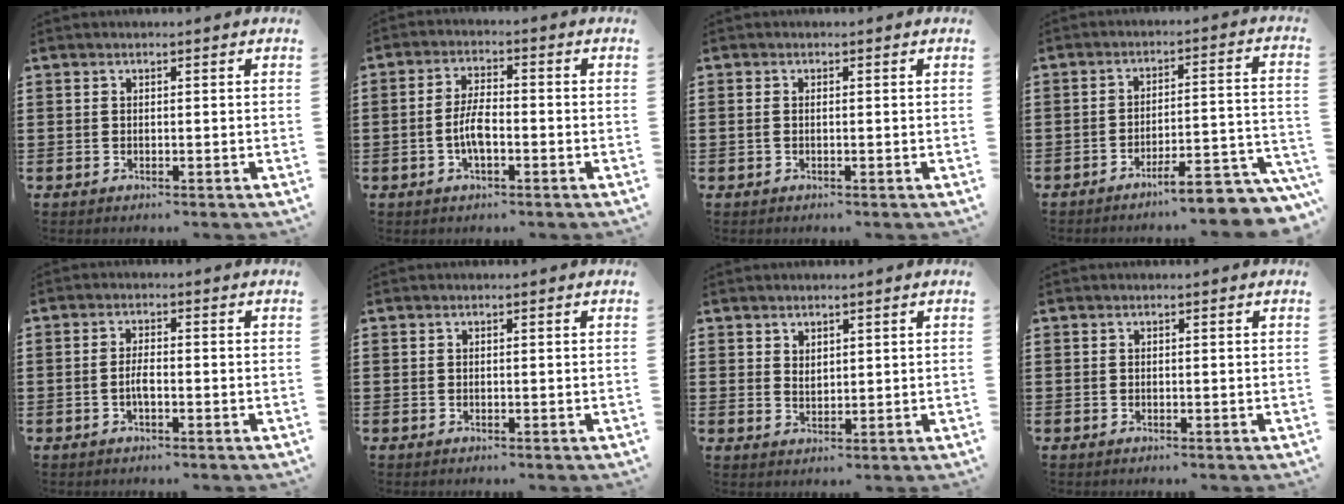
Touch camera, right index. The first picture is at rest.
{"total": 4.9, "force": [-1.3, 1.8, 4.4], "torque": [-0.098, 0.000, -0.029]}
{"total": 0.7, "force": [-0.1, 0.3, 0.6], "torque": [-0.014, 0.000, -0.002]}
{"total": 7.5, "force": [-6.4, 0.6, 3.8], "torque": [-0.052, 0.000, -0.118]}
{"total": 2.6, "force": [-0.8, 0.8, 2.4], "torque": [-0.052, 0.000, -0.017]}
{"total": 0.0}
{"total": 1.9, "force": [1.7, 1.0, 0.3], "torque": [-0.008, 0.004, 0.032]}
{"total": 0.0}